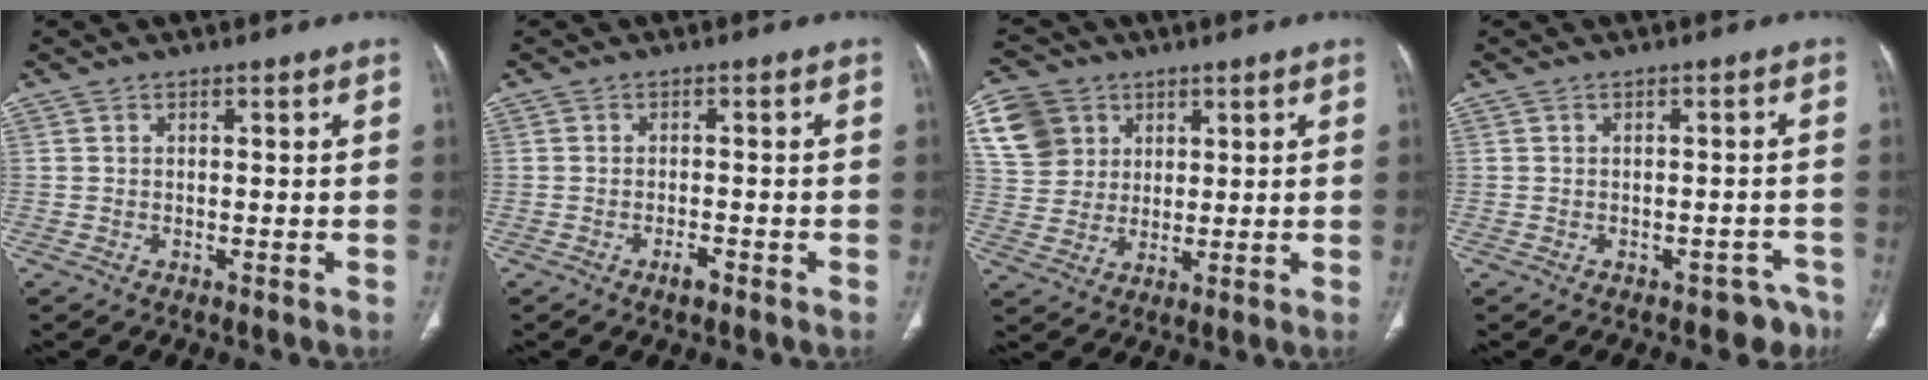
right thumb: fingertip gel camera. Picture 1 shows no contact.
{"total": 1.9, "force": [-1.3, 0.6, 1.3], "torque": [-0.025, 0.005, -0.024]}
{"total": 11.2, "force": [4.3, 9.6, 3.9], "torque": [-0.057, 0.004, 0.084]}
{"total": 4.9, "force": [-3.7, 2.8, 1.5], "torque": [0.005, 0.028, -0.043]}